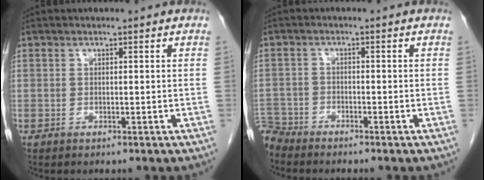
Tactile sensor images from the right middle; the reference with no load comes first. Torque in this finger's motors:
{"motor_torque": [0.08, -0.07, 0.08, -0.01]}